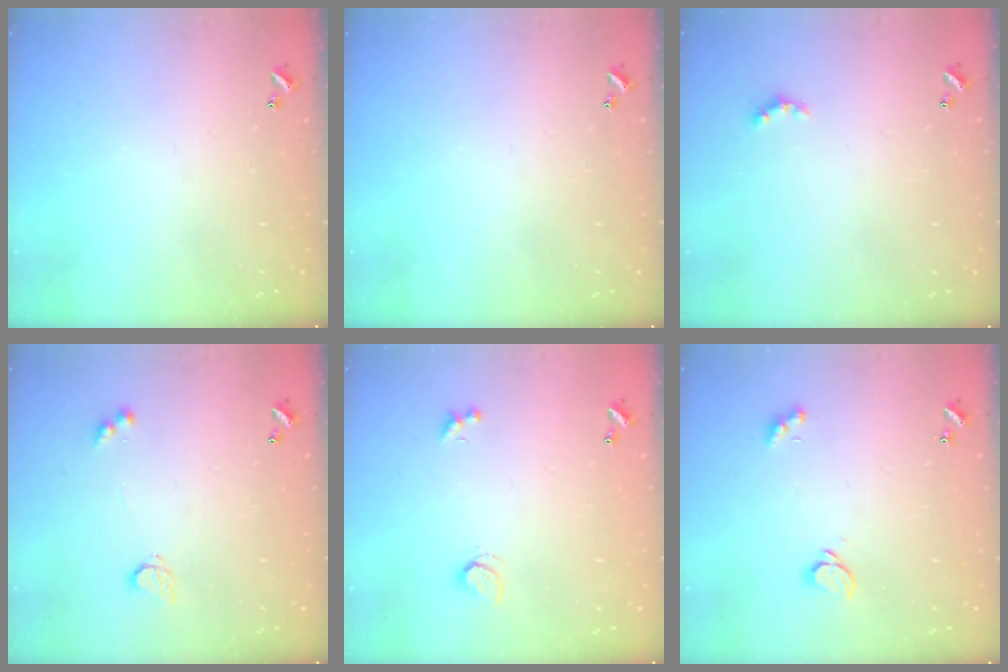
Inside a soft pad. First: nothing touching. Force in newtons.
{"total": 0.0}
{"total": 2.4, "press": 2.4, "slide": 0.6}
{"total": 3.2, "press": 3.2, "slide": 0.4}
{"total": 1.3, "press": 1.2, "slide": 0.5}
{"total": 1.9, "press": 1.8, "slide": 0.5}